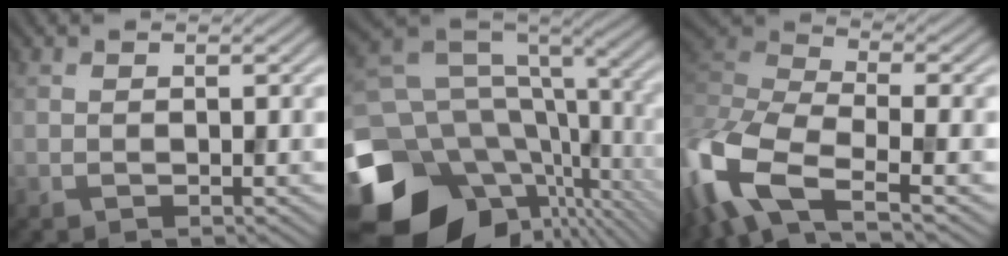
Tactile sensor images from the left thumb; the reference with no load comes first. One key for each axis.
{"total": 18.2, "fx": -6.1, "fy": 13.0, "fz": 11.1, "tx": -0.238, "ty": -0.010, "tz": -0.076}
{"total": 12.2, "fx": -5.0, "fy": 5.4, "fz": 9.7, "tx": -0.245, "ty": -0.003, "tz": -0.112}